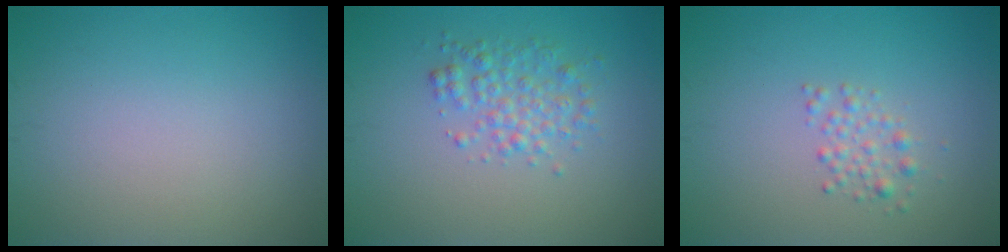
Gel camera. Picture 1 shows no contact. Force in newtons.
{"total": 2.6, "press": 2.6, "slide": 0.0}
{"total": 1.5, "press": 1.5, "slide": 0.0}